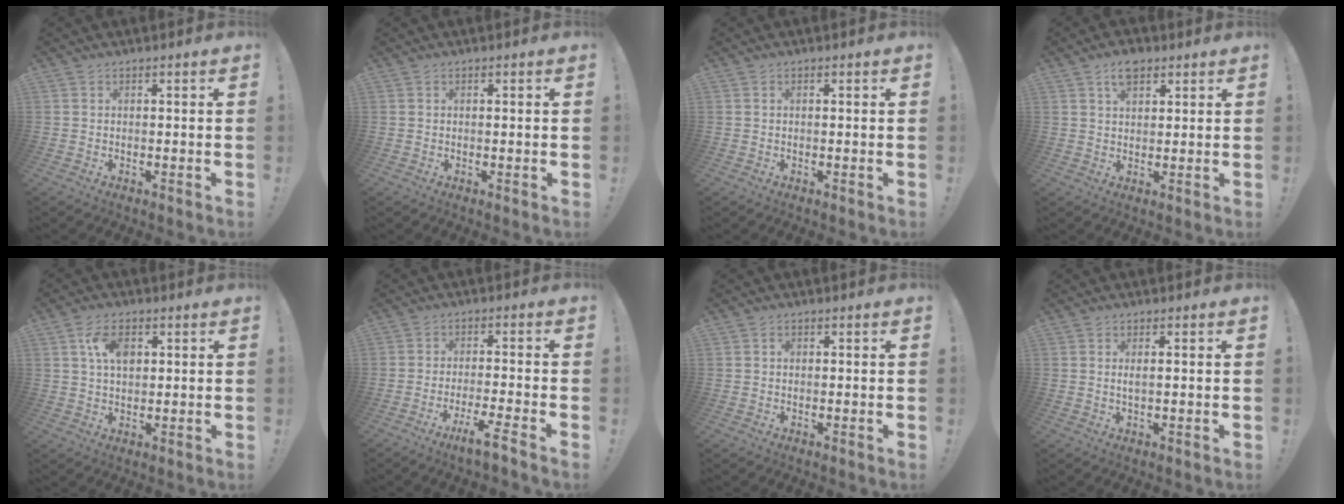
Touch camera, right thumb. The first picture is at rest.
{"total": 0.0}
{"total": 0.0}
{"total": 5.4, "force": [3.0, 3.1, 3.2], "torque": [-0.054, -0.004, 0.055]}
{"total": 7.4, "force": [2.4, 4.5, 5.4], "torque": [-0.088, 0.003, 0.043]}
{"total": 7.5, "force": [-5.0, 0.5, 5.6], "torque": [-0.098, 0.020, -0.084]}
{"total": 0.7, "force": [0.0, 0.7, 0.2], "torque": [-0.001, 0.001, -0.001]}
{"total": 1.8, "force": [0.4, 0.2, 1.7], "torque": [-0.026, -0.007, 0.005]}